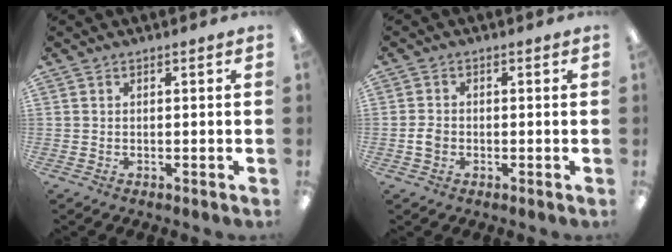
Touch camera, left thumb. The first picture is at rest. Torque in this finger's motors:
{"motor_torque": [-0.21, 0.24, -0.22, 0.46, 0.01]}